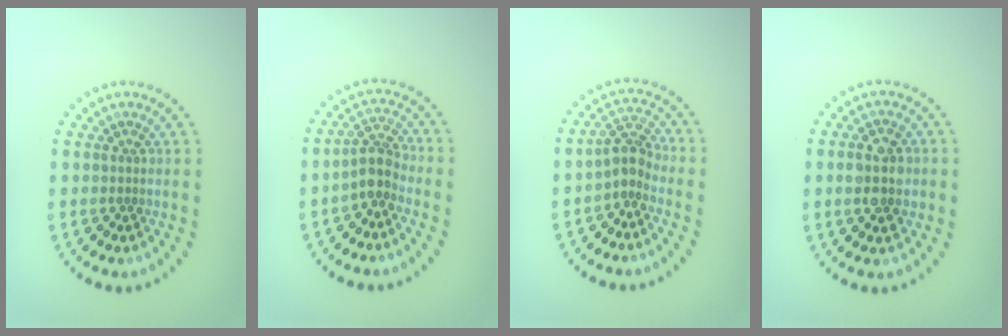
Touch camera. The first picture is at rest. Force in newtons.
{"total": 2.7, "press": 2.2, "slide": 1.6}
{"total": 2.6, "press": 2.0, "slide": 1.7}
{"total": 4.0, "press": 4.0, "slide": 0.1}